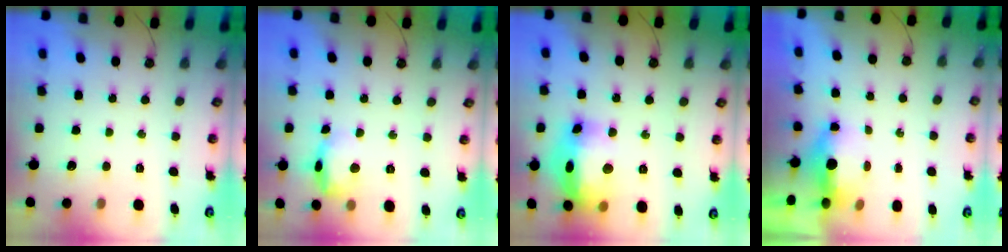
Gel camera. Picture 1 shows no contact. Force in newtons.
{"total": 16.5, "press": 11.0, "slide": 12.2}
{"total": 18.8, "press": 18.7, "slide": 1.9}
{"total": 13.2, "press": 6.4, "slide": 11.6}